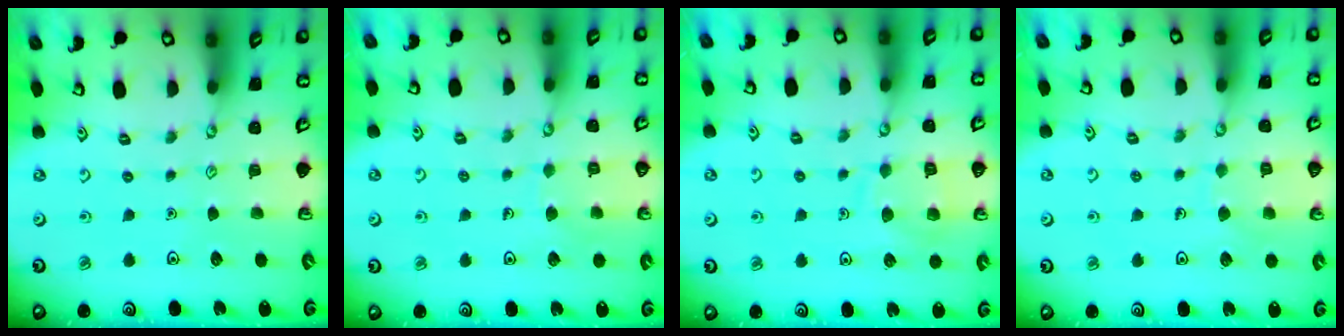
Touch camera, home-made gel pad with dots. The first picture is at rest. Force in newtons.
{"total": 5.5, "press": 5.5, "slide": 0.6}
{"total": 9.7, "press": 9.7, "slide": 0.9}
{"total": 5.1, "press": 5.1, "slide": 0.5}